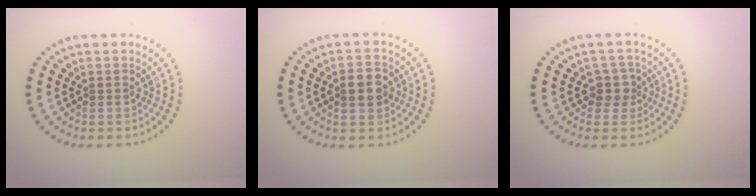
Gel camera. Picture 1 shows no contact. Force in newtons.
{"total": 3.4, "press": 3.4, "slide": 0.1}
{"total": 1.9, "press": 1.6, "slide": 1.1}